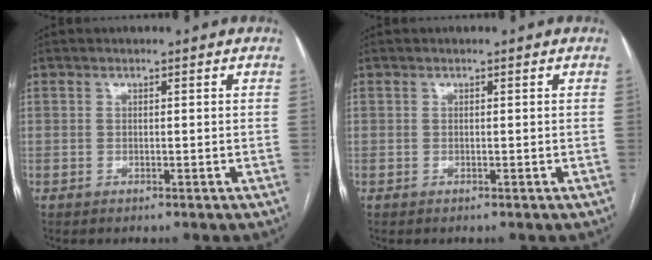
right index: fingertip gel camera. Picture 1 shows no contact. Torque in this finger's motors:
{"motor_torque": [0.00, 0.00, 0.00, 0.00]}